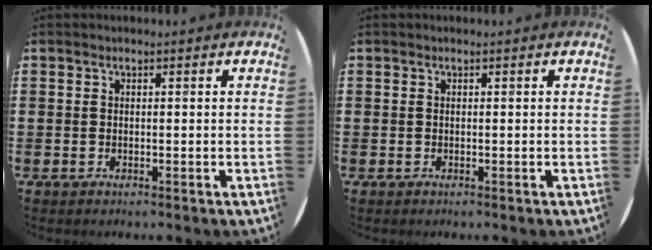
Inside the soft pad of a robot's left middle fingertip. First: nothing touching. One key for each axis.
{"total": 0.0}